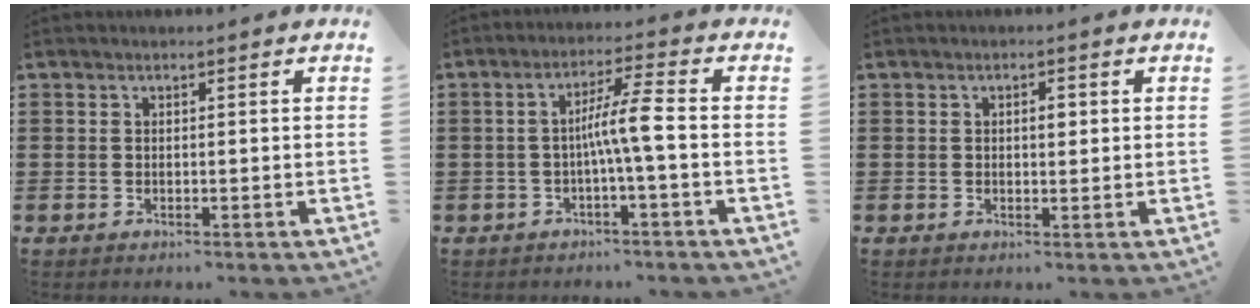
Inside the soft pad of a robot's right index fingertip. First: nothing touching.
{"total": 6.0, "force": [-1.0, 0.0, 5.9], "torque": [-0.109, 0.003, -0.026]}
{"total": 1.6, "force": [0.2, 0.7, 1.5], "torque": [-0.029, 0.005, 0.001]}